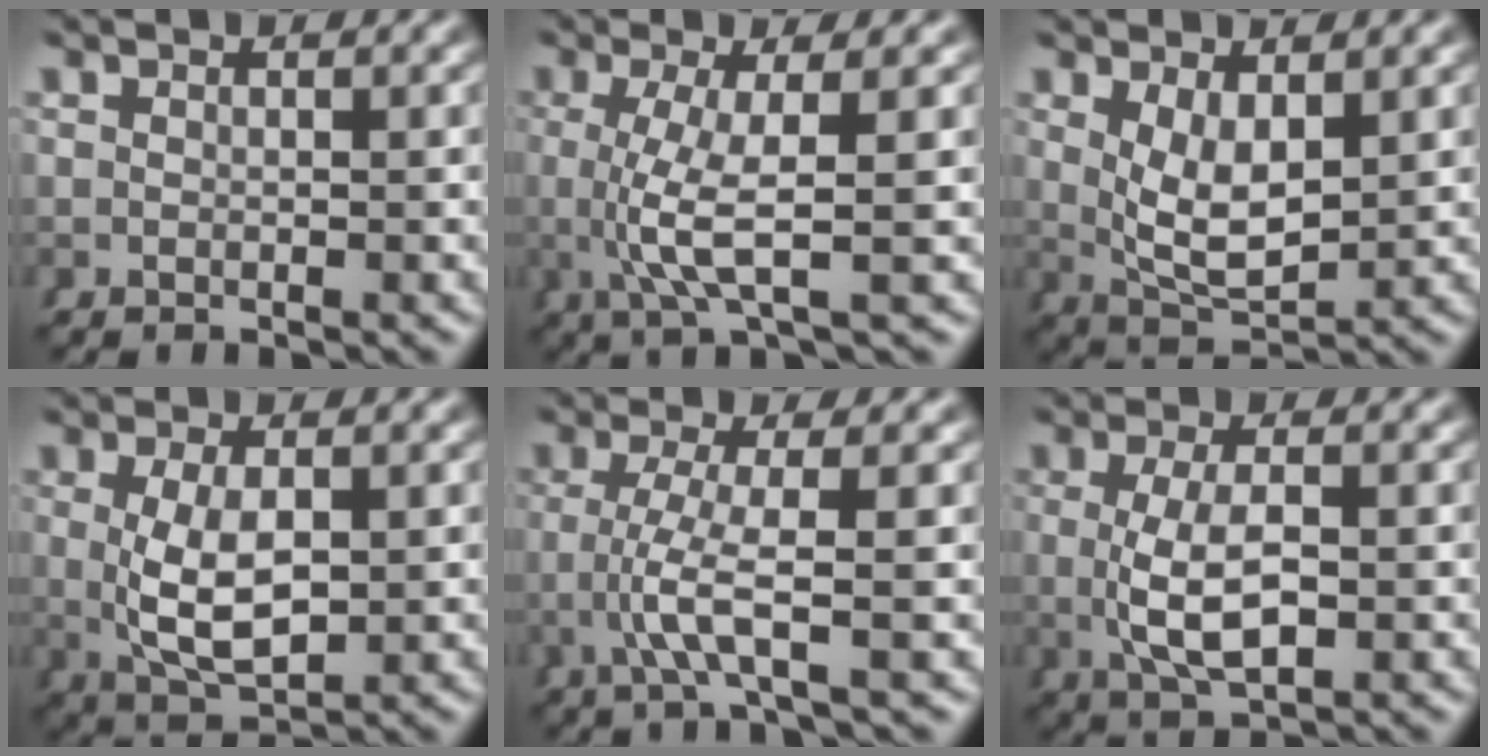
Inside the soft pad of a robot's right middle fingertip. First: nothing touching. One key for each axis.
{"total": 4.8, "fx": 0.1, "fy": 0.1, "fz": 4.8, "tx": -0.095, "ty": -0.014, "tz": 0.012}
{"total": 5.6, "fx": 0.4, "fy": 3.1, "fz": 4.6, "tx": -0.087, "ty": -0.024, "tz": 0.023}
{"total": 5.4, "fx": -0.3, "fy": 2.4, "fz": 4.8, "tx": -0.090, "ty": -0.016, "tz": 0.013}
{"total": 4.0, "fx": -0.2, "fy": -0.4, "fz": 4.0, "tx": -0.086, "ty": -0.016, "tz": 0.003}
{"total": 4.4, "fx": -0.3, "fy": 1.3, "fz": 4.2, "tx": -0.081, "ty": -0.007, "tz": 0.007}